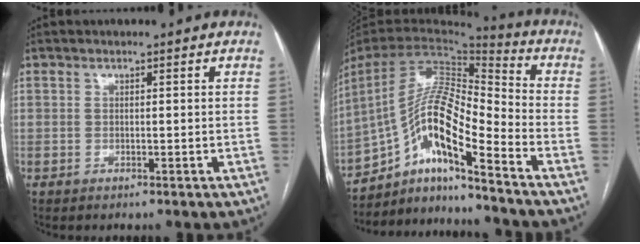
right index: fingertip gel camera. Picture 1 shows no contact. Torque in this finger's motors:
{"motor_torque": [1.19, -0.69, 0.47, 0.13]}